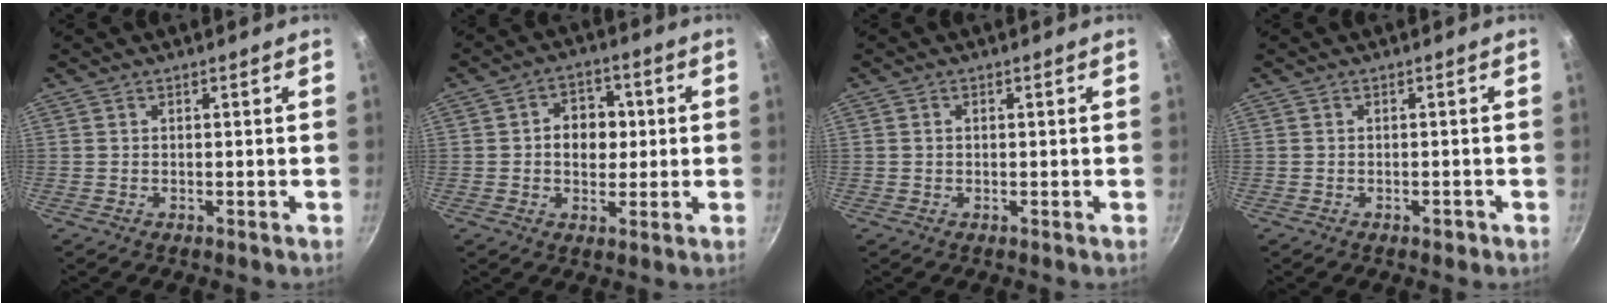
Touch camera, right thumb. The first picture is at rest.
{"total": 7.9, "force": [0.6, 6.1, 4.9], "torque": [-0.036, 0.007, 0.003]}
{"total": 0.8, "force": [0.0, 0.7, 0.5], "torque": [-0.007, 0.005, 0.000]}
{"total": 1.3, "force": [-0.8, 0.8, 0.7], "torque": [-0.007, 0.010, -0.005]}